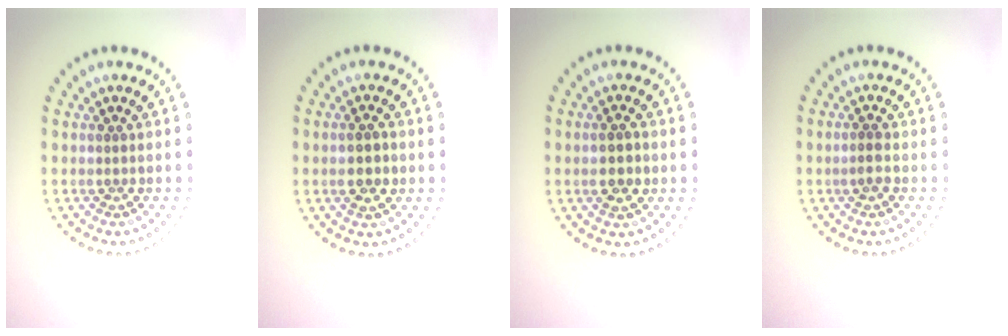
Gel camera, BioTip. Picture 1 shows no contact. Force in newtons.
{"total": 2.4, "press": 2.4, "slide": 0.2}
{"total": 2.4, "press": 2.4, "slide": 0.2}
{"total": 1.1, "press": 1.1, "slide": 0.3}